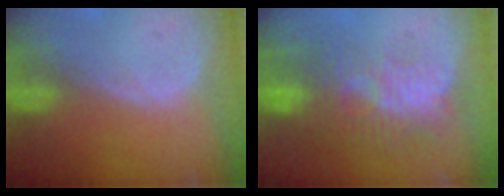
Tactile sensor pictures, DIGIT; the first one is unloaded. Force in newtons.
{"total": 9.1, "press": 8.4, "slide": 3.6}